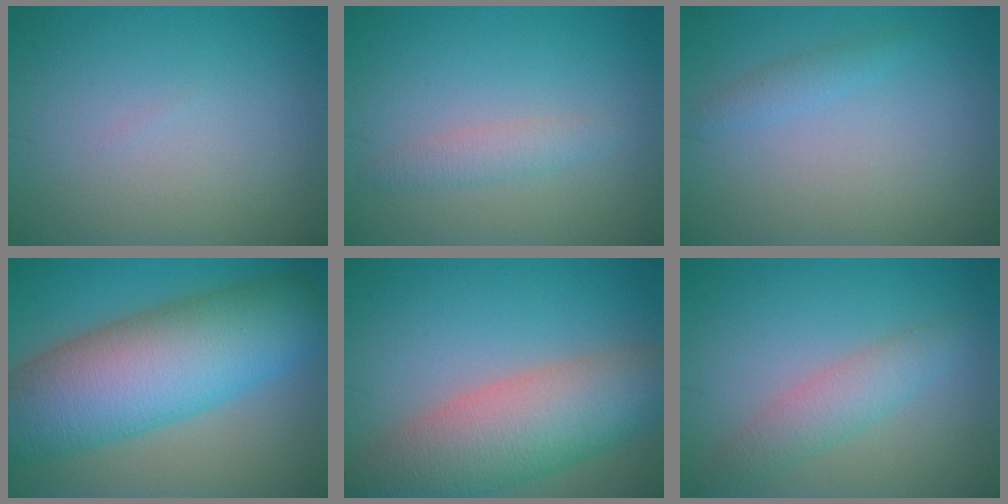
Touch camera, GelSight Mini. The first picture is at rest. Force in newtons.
{"total": 1.8, "press": 1.8, "slide": 0.1}
{"total": 1.3, "press": 1.3, "slide": 0.1}
{"total": 13.8, "press": 13.8, "slide": 0.2}
{"total": 9.6, "press": 9.6, "slide": 0.6}
{"total": 2.9, "press": 2.9, "slide": 0.1}